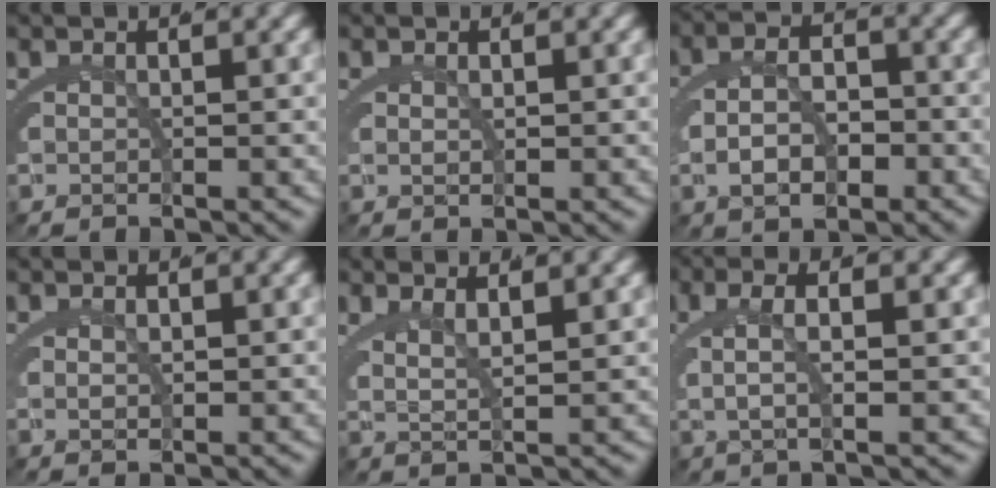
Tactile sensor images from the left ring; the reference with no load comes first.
{"total": 0.7, "force": [0.4, 0.1, 0.6], "torque": [-0.011, -0.007, 0.012]}
{"total": 5.3, "force": [-1.3, 3.5, 3.7], "torque": [-0.054, 0.000, -0.026]}
{"total": 1.1, "force": [0.5, 0.3, 0.9], "torque": [-0.014, -0.007, 0.014]}
{"total": 3.6, "force": [1.8, 1.3, 2.8], "torque": [-0.048, 0.001, 0.030]}
{"total": 4.4, "force": [1.1, 1.3, 4.1], "torque": [-0.072, 0.009, 0.016]}